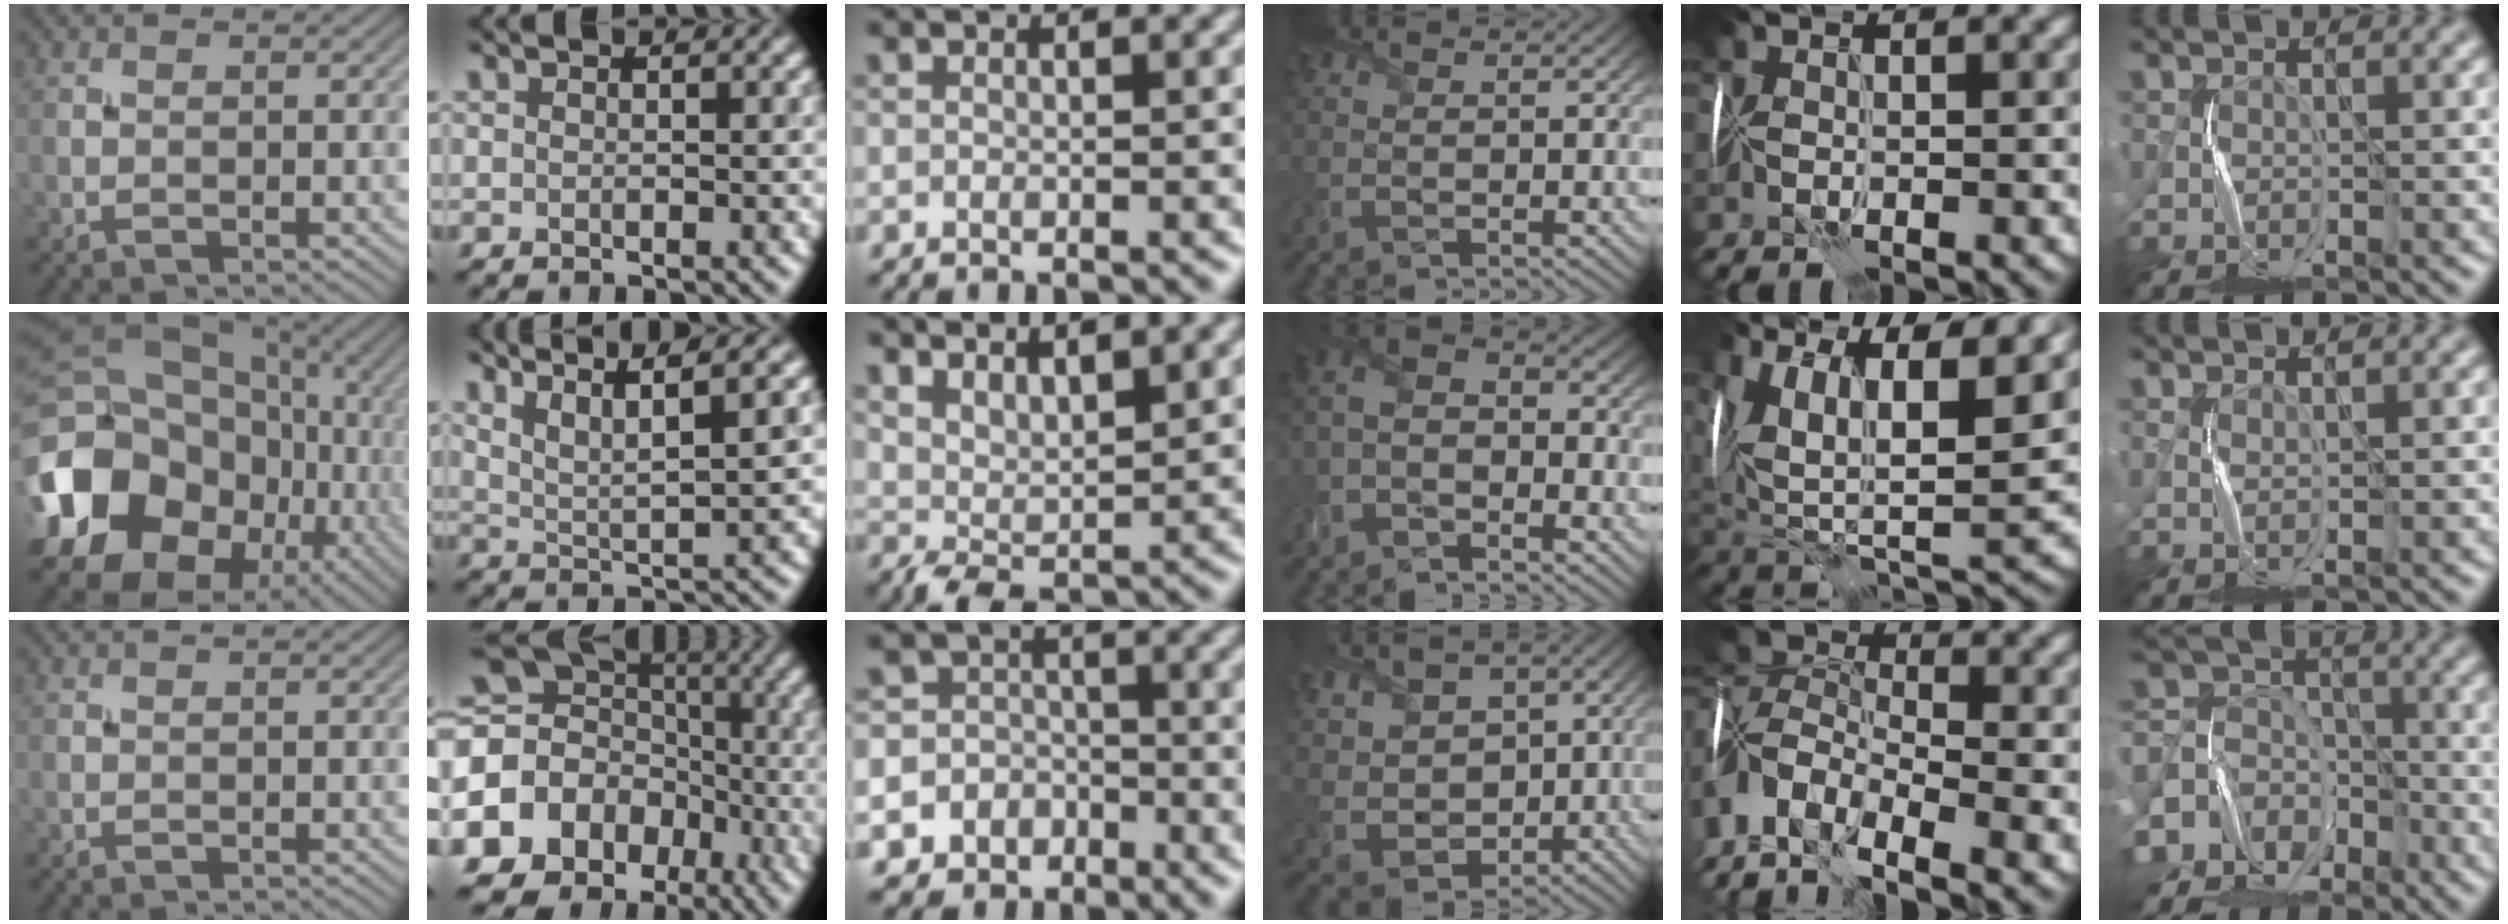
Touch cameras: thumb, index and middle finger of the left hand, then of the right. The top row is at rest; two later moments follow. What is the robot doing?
{"motion": "fold", "object": "memory foam"}